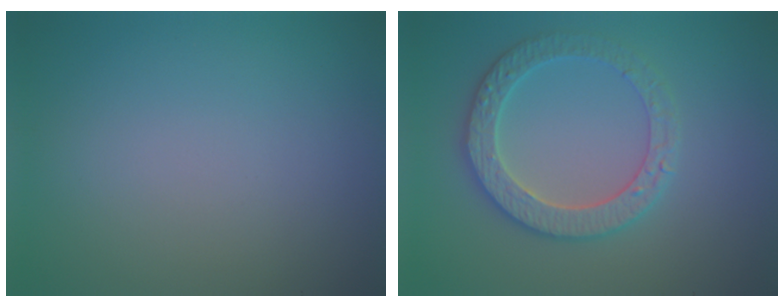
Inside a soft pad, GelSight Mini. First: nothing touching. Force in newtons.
{"total": 3.9, "press": 3.9, "slide": 0.2}